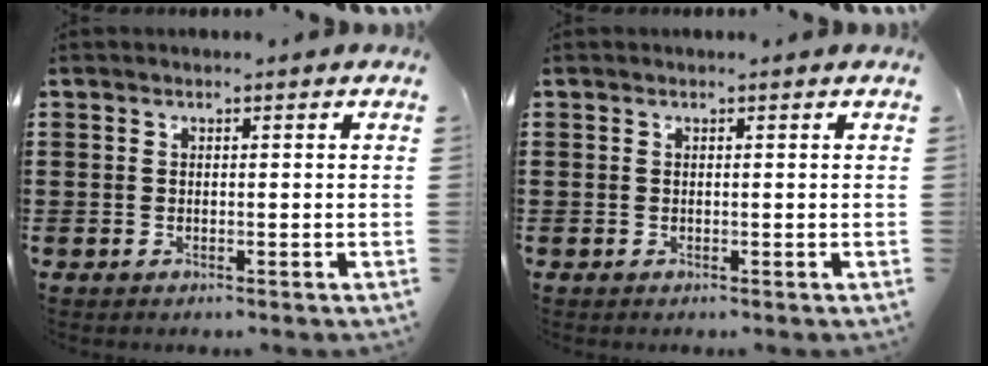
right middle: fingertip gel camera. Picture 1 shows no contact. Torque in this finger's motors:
{"motor_torque": [1.06, -1.07, 0.02, -0.01]}